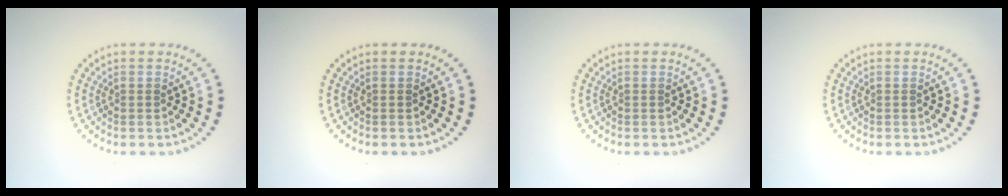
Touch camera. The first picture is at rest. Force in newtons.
{"total": 0.0}
{"total": 0.0}
{"total": 0.0}